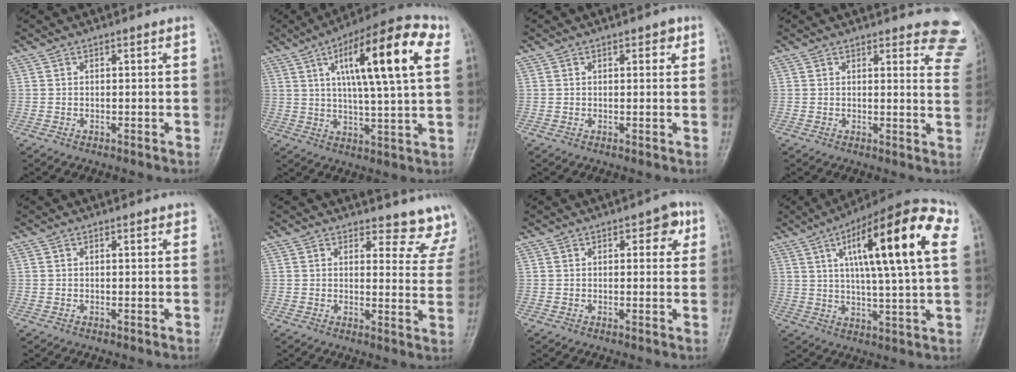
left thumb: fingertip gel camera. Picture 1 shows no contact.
{"total": 19.6, "force": [6.7, 4.5, 17.8], "torque": [-0.272, 0.002, 0.098]}
{"total": 1.8, "force": [0.8, 0.9, 1.2], "torque": [-0.004, 0.000, 0.009]}
{"total": 9.5, "force": [8.4, 3.1, 3.2], "torque": [0.012, -0.048, 0.062]}
{"total": 0.9, "force": [0.6, 0.4, 0.5], "torque": [-0.005, -0.002, 0.005]}
{"total": 10.8, "force": [10.2, 3.6, 0.2], "torque": [0.052, -0.090, 0.084]}
{"total": 4.5, "force": [1.9, 2.4, 3.4], "torque": [-0.016, -0.002, 0.015]}
{"total": 22.1, "force": [7.1, 4.9, 20.4], "torque": [-0.302, 0.006, 0.100]}